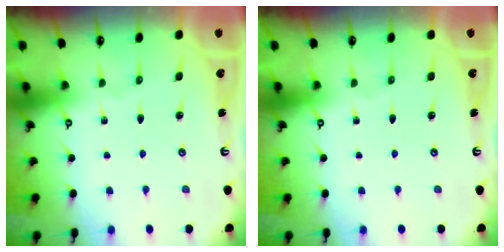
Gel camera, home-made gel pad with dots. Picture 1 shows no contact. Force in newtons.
{"total": 0.0}